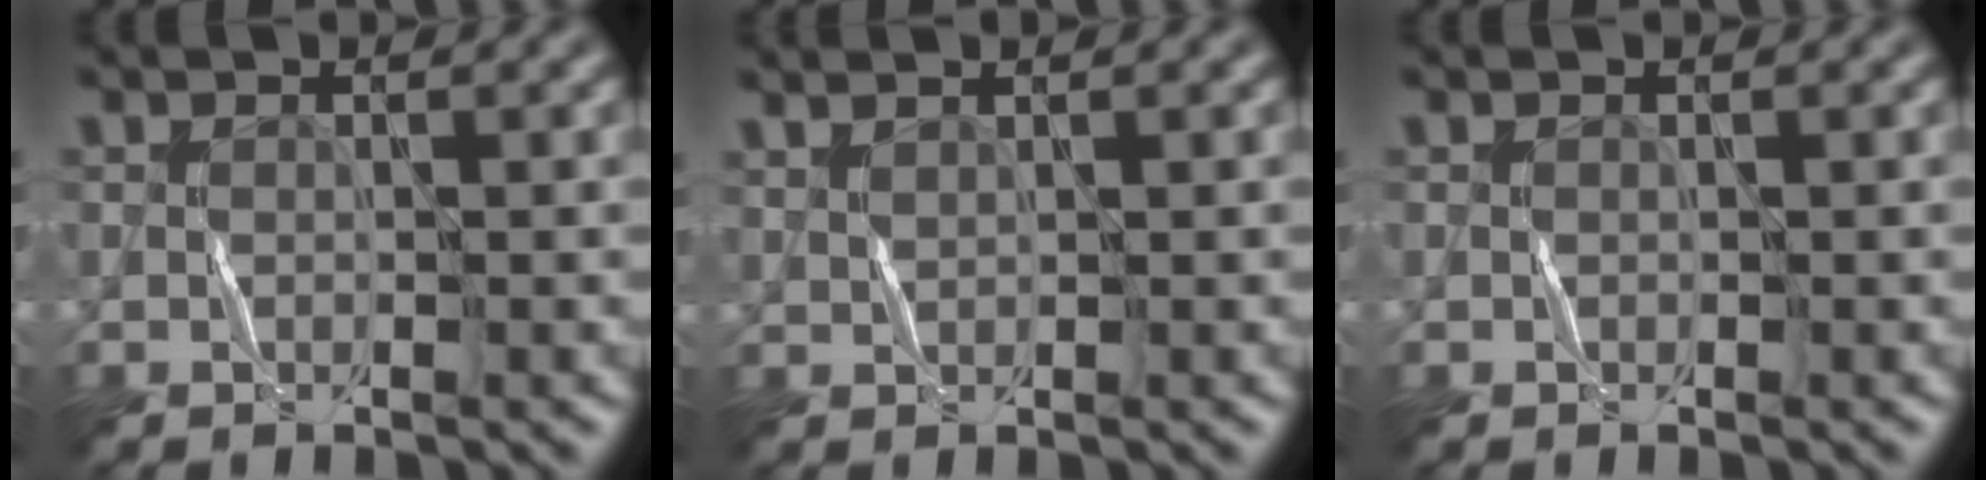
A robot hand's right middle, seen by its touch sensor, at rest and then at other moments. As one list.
[{"total": 1.5, "force": [1.3, 0.4, 0.8], "torque": [-0.011, -0.002, 0.017]}, {"total": 0.0}]